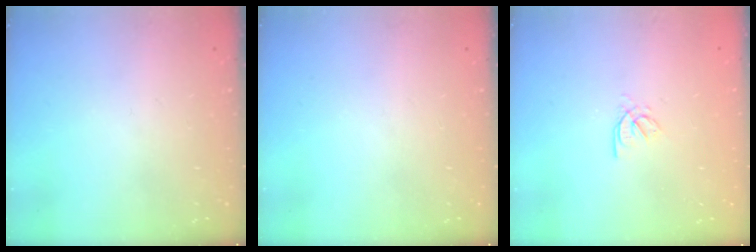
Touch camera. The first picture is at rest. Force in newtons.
{"total": 0.0}
{"total": 2.2, "press": 2.2, "slide": 0.4}